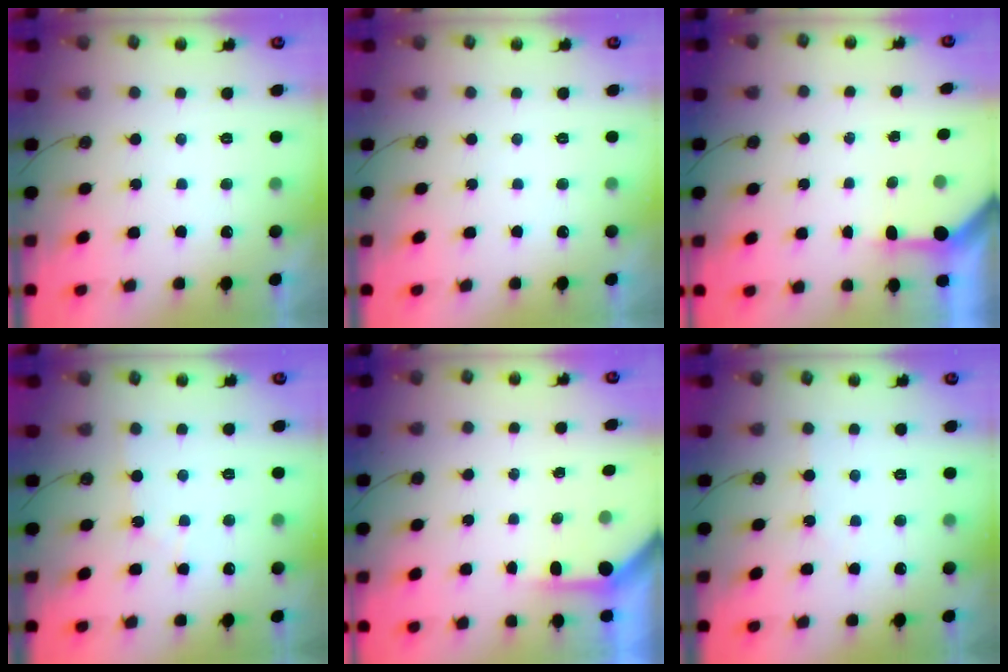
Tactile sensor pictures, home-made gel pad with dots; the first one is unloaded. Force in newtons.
{"total": 0.0}
{"total": 3.4, "press": 3.4, "slide": 0.3}
{"total": 4.6, "press": 4.6, "slide": 0.7}
{"total": 3.7, "press": 3.7, "slide": 0.3}
{"total": 1.5, "press": 1.5, "slide": 0.3}